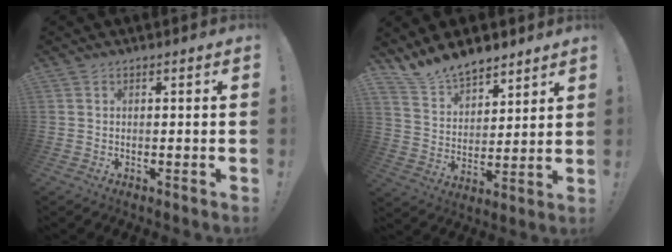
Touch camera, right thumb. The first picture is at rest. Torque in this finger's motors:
{"motor_torque": [0.43, 1.73, 0.54, 0.54, 0.03]}